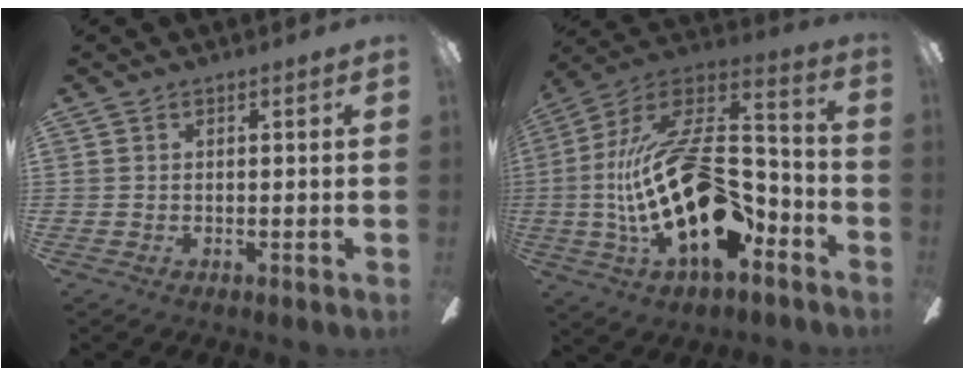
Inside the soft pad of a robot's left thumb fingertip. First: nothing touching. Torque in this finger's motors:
{"motor_torque": [1.41, 3.60, 1.37, 1.40, 0.67]}